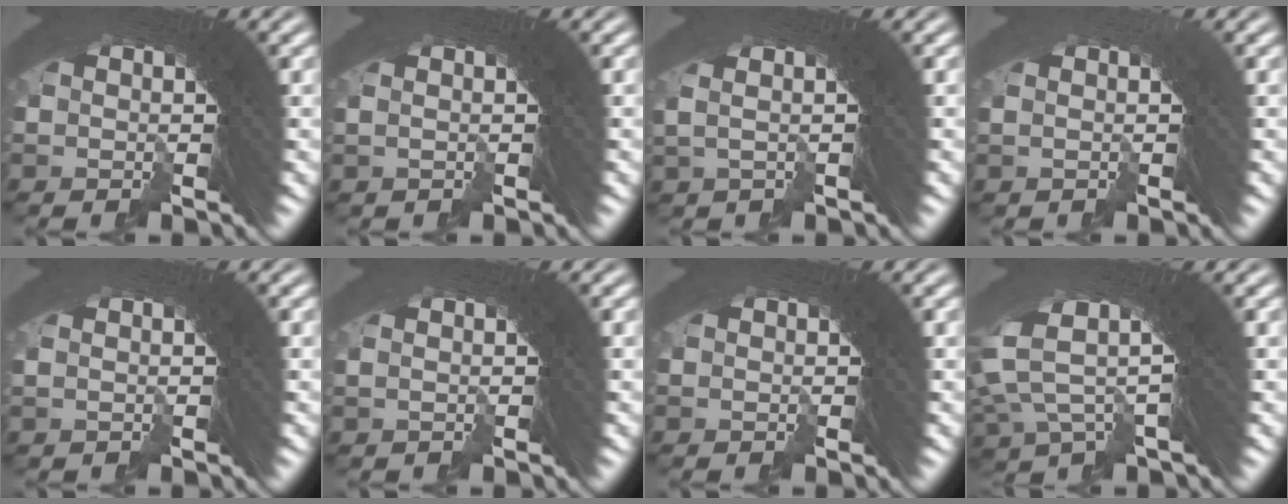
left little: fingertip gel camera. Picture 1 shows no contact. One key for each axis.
{"total": 1.1, "fx": 0.4, "fy": -0.2, "fz": 1.0, "tx": 0.003, "ty": 0.017, "tz": 0.001}
{"total": 3.2, "fx": 1.2, "fy": 1.0, "fz": 2.8, "tx": -0.030, "ty": 0.022, "tz": 0.009}
{"total": 0.8, "fx": -0.6, "fy": -0.4, "fz": -0.4, "tx": 0.001, "ty": 0.001, "tz": -0.008}
{"total": 0.0}
{"total": 0.0}
{"total": 0.0}
{"total": 6.7, "fx": 1.8, "fy": 2.9, "fz": 5.8, "tx": -0.112, "ty": 0.007, "tz": 0.026}